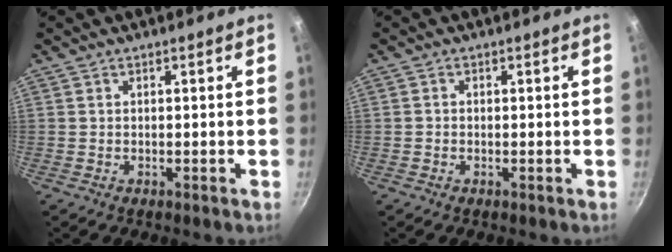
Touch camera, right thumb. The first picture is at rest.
{"total": 0.6, "force": [-0.2, 0.5, 0.2], "torque": [-0.004, 0.002, -0.005]}